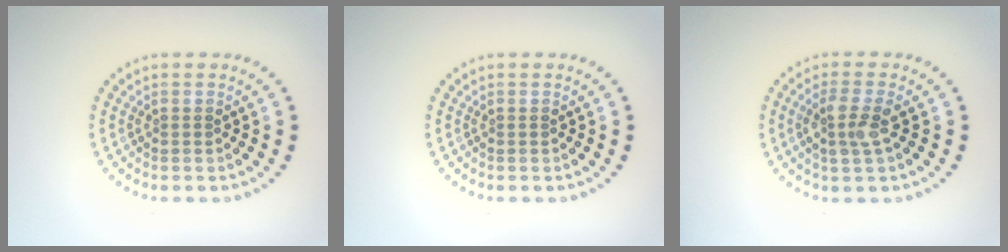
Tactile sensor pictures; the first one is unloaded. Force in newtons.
{"total": 0.0}
{"total": 2.7, "press": 2.6, "slide": 0.9}